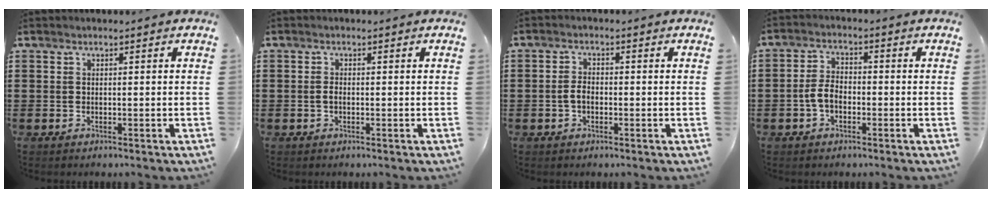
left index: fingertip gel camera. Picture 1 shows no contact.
{"total": 1.2, "force": [-0.2, 0.6, 1.0], "torque": [-0.029, -0.002, -0.006]}
{"total": 2.5, "force": [-0.4, 1.4, 2.1], "torque": [-0.055, -0.001, -0.012]}
{"total": 4.1, "force": [-1.1, 2.4, 3.2], "torque": [-0.078, 0.000, -0.026]}